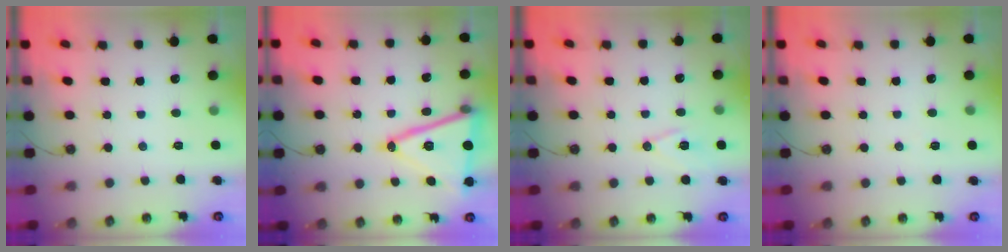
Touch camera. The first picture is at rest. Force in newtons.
{"total": 18.6, "press": 18.3, "slide": 3.4}
{"total": 8.5, "press": 7.8, "slide": 3.5}
{"total": 5.2, "press": 2.8, "slide": 4.4}